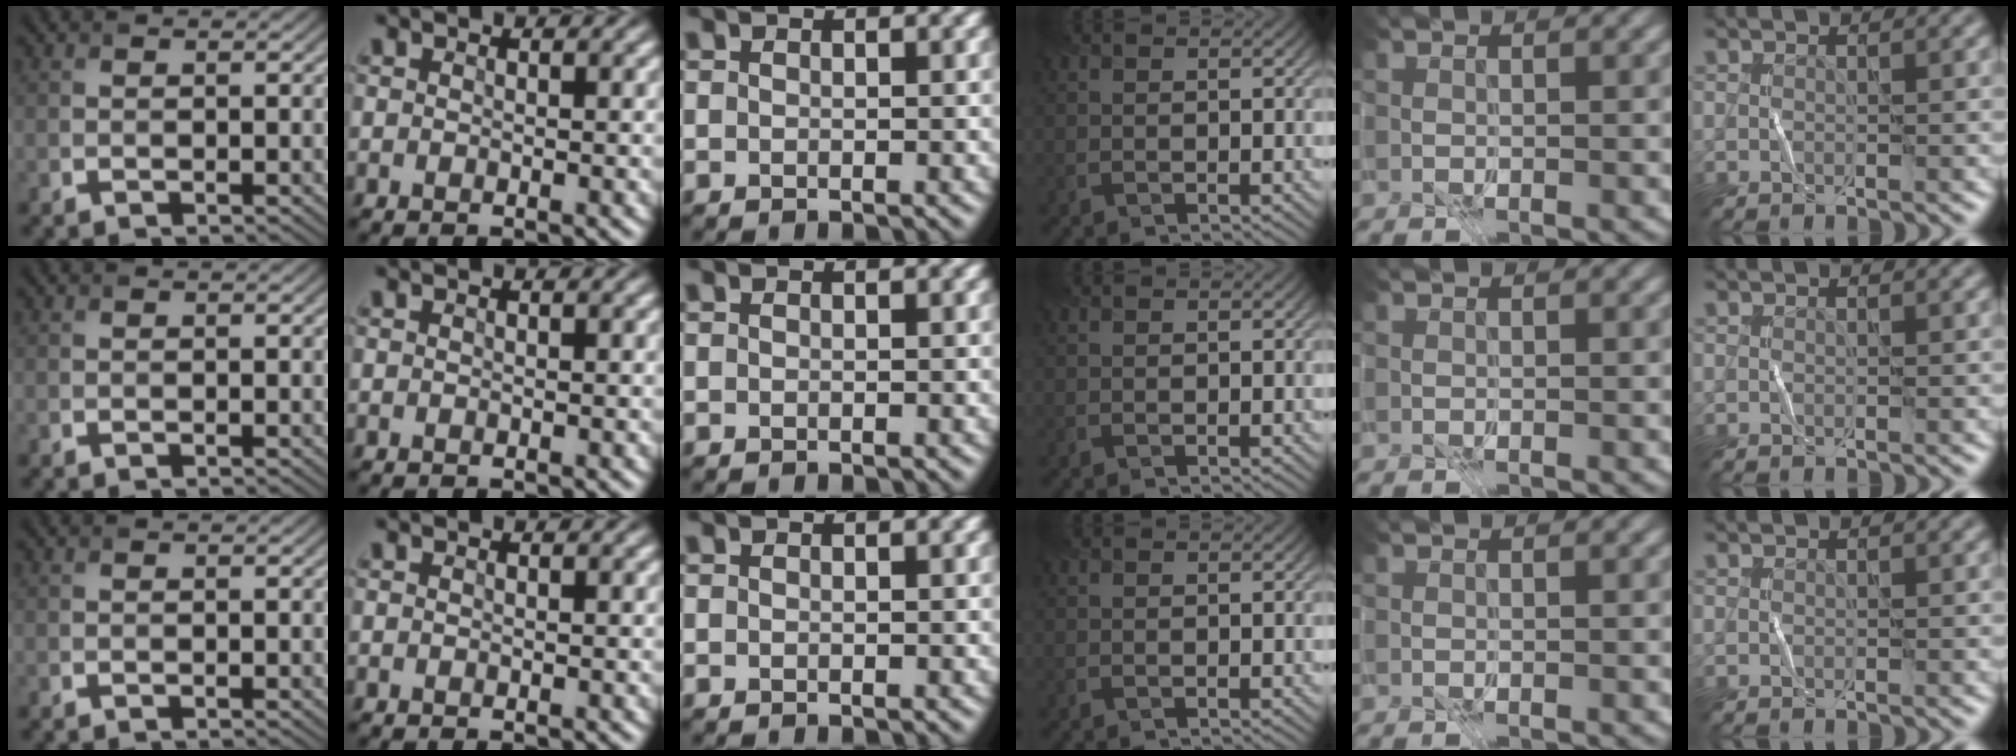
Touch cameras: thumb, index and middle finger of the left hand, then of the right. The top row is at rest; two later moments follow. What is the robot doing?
{"motion": "fold", "object": "file"}